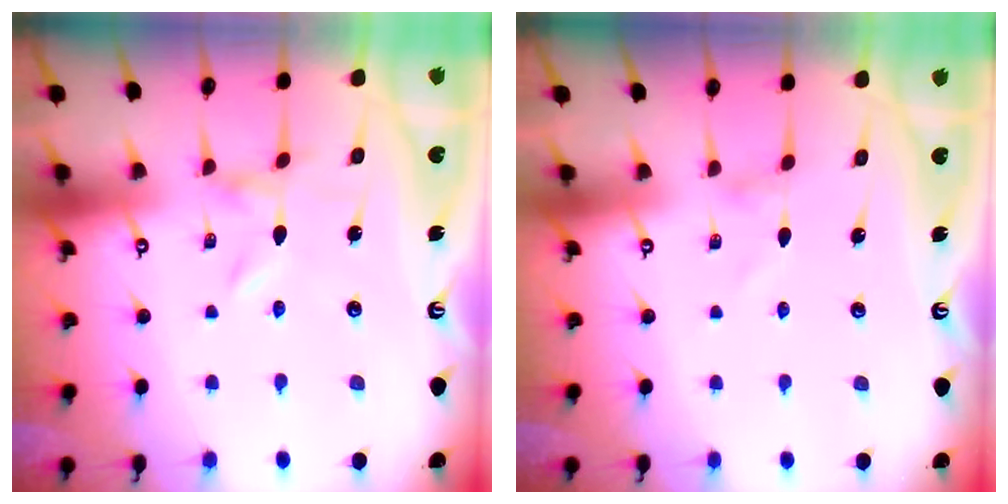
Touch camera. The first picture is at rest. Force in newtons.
{"total": 1.4, "press": 1.4, "slide": 0.1}